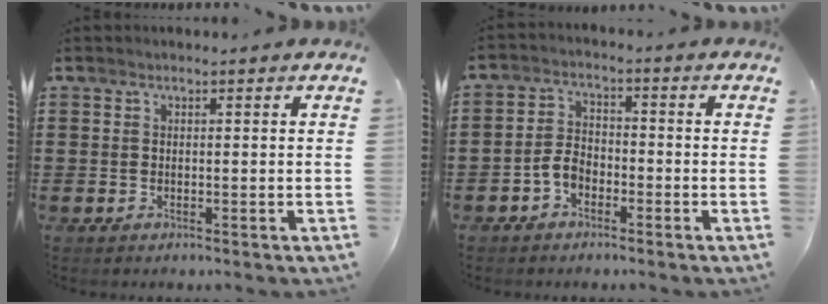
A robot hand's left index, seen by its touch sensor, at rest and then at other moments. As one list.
[{"total": 3.7, "force": [-2.1, 2.1, 2.1], "torque": [-0.056, 0.003, -0.046]}]